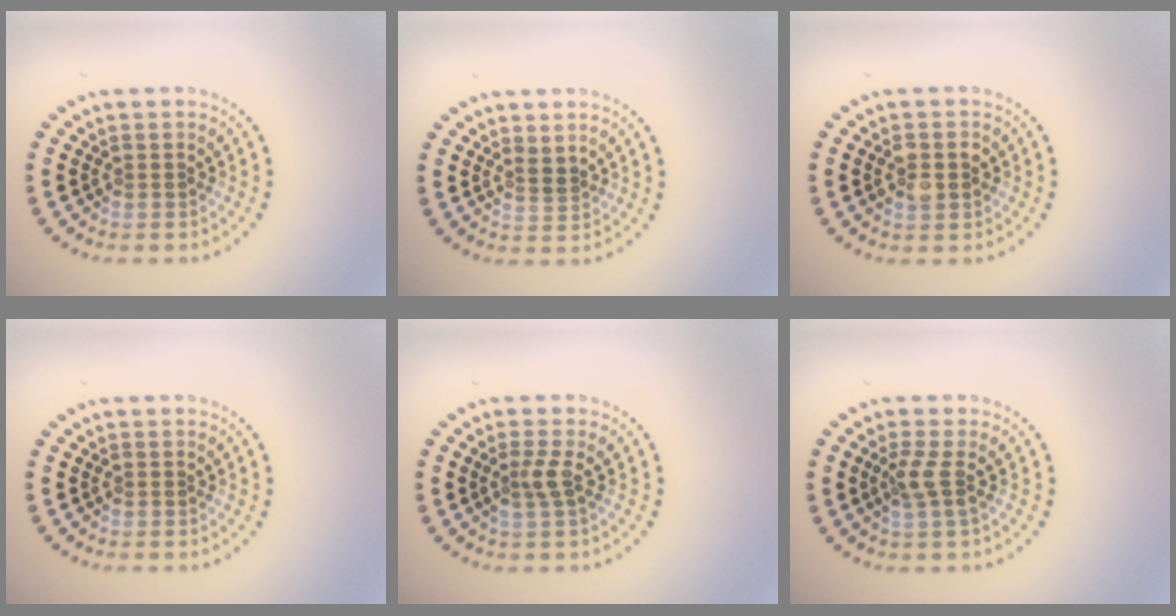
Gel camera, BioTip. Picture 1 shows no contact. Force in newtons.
{"total": 0.7, "press": 0.5, "slide": 0.6}
{"total": 2.7, "press": 2.7, "slide": 0.1}
{"total": 0.0}
{"total": 1.6, "press": 1.2, "slide": 1.0}
{"total": 2.0, "press": 1.5, "slide": 1.3}